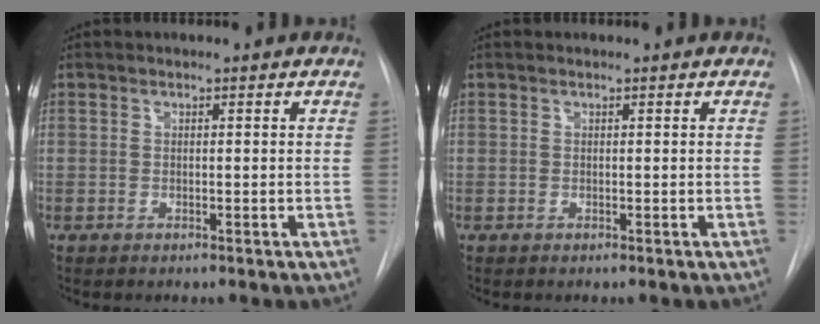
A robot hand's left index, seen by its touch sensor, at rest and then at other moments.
{"total": 0.0}